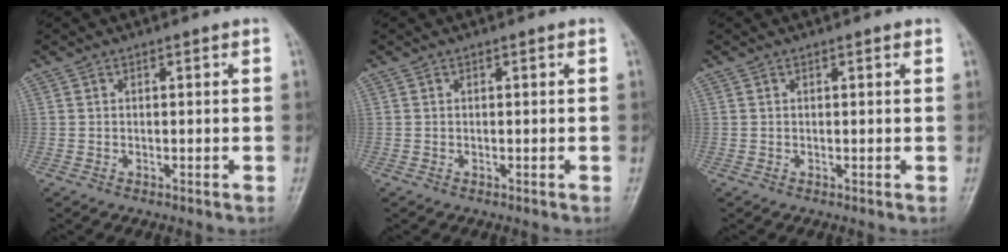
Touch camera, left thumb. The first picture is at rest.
{"total": 0.0}
{"total": 0.5, "force": [0.3, 0.1, 0.4], "torque": [-0.006, -0.001, 0.002]}